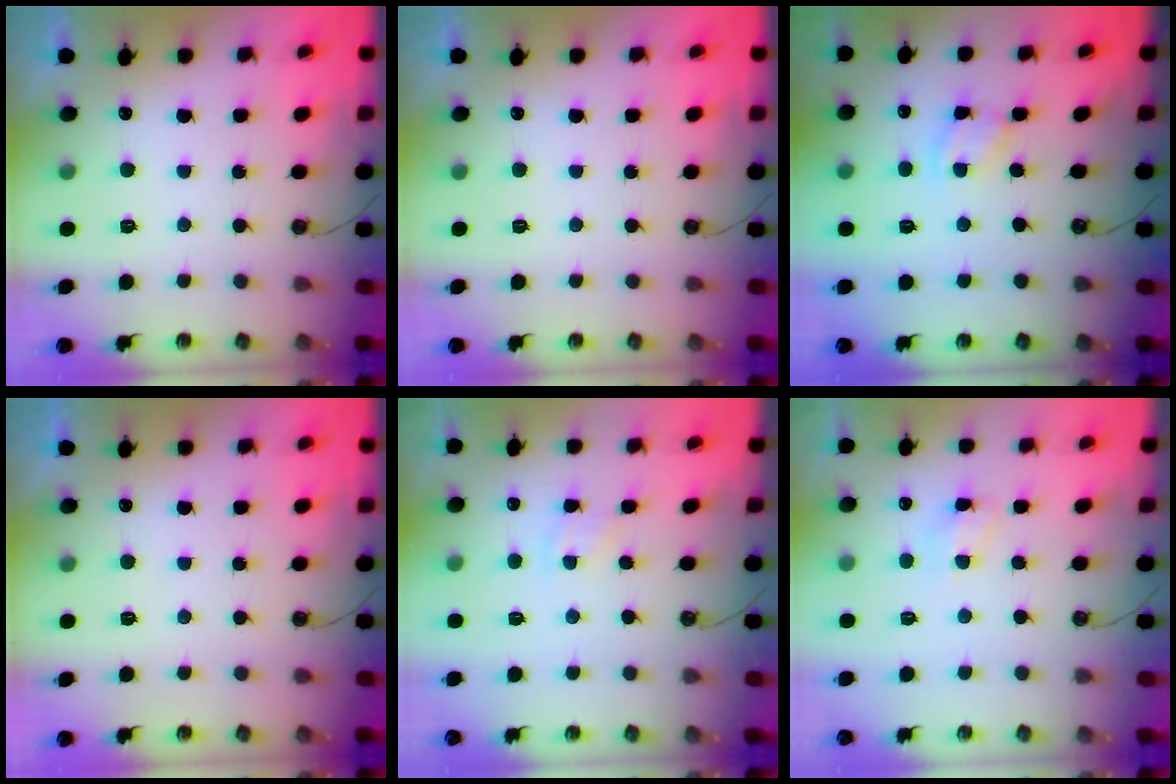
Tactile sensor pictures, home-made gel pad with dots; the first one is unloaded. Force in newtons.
{"total": 0.0}
{"total": 2.7, "press": 2.7, "slide": 0.4}
{"total": 0.0}
{"total": 3.5, "press": 3.4, "slide": 0.5}
{"total": 3.7, "press": 3.7, "slide": 0.5}